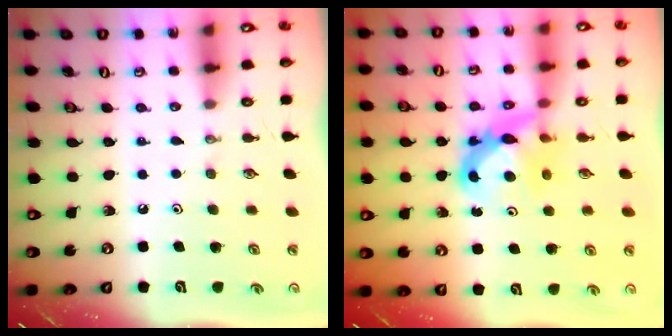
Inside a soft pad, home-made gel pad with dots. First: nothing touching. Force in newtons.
{"total": 8.3, "press": 8.3, "slide": 0.5}